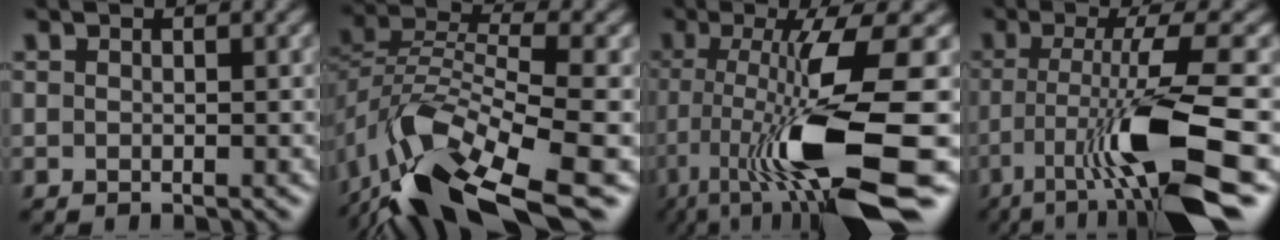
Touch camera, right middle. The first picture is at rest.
{"total": 12.2, "force": [-8.0, 4.3, 8.2], "torque": [-0.156, -0.003, -0.142]}
{"total": 13.0, "force": [-4.1, 3.0, 12.0], "torque": [-0.196, -0.021, -0.065]}
{"total": 10.4, "force": [-4.1, 2.0, 9.3], "torque": [-0.151, 0.001, -0.073]}